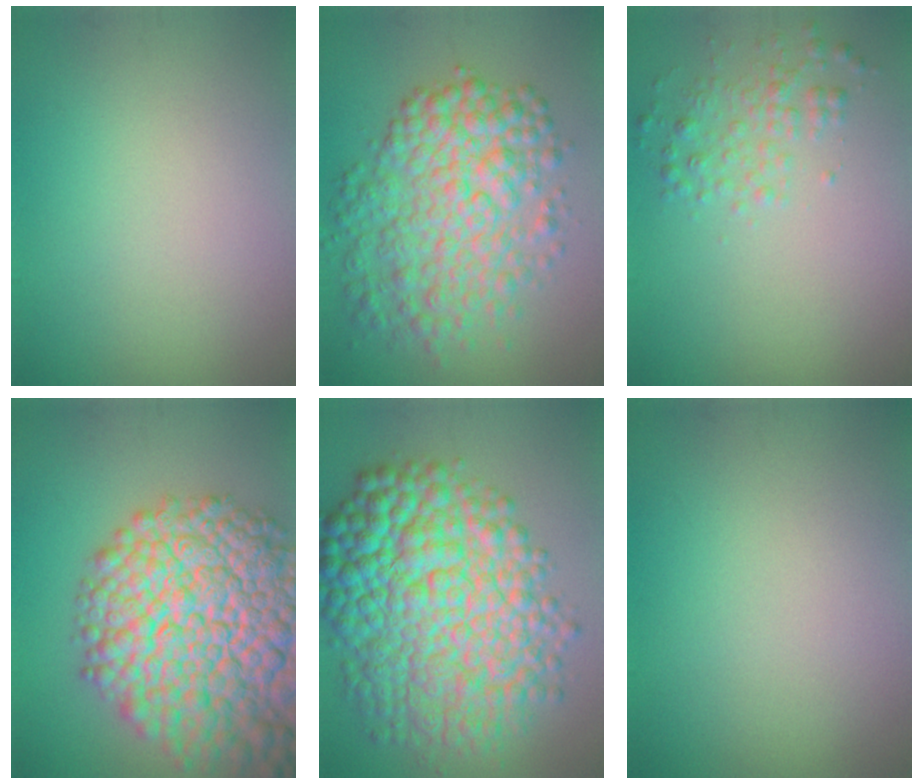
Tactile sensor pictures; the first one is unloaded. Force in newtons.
{"total": 8.1, "press": 8.1, "slide": 0.1}
{"total": 2.2, "press": 2.2, "slide": 0.1}
{"total": 16.9, "press": 16.9, "slide": 0.7}
{"total": 13.5, "press": 13.5, "slide": 0.1}
{"total": 0.0}